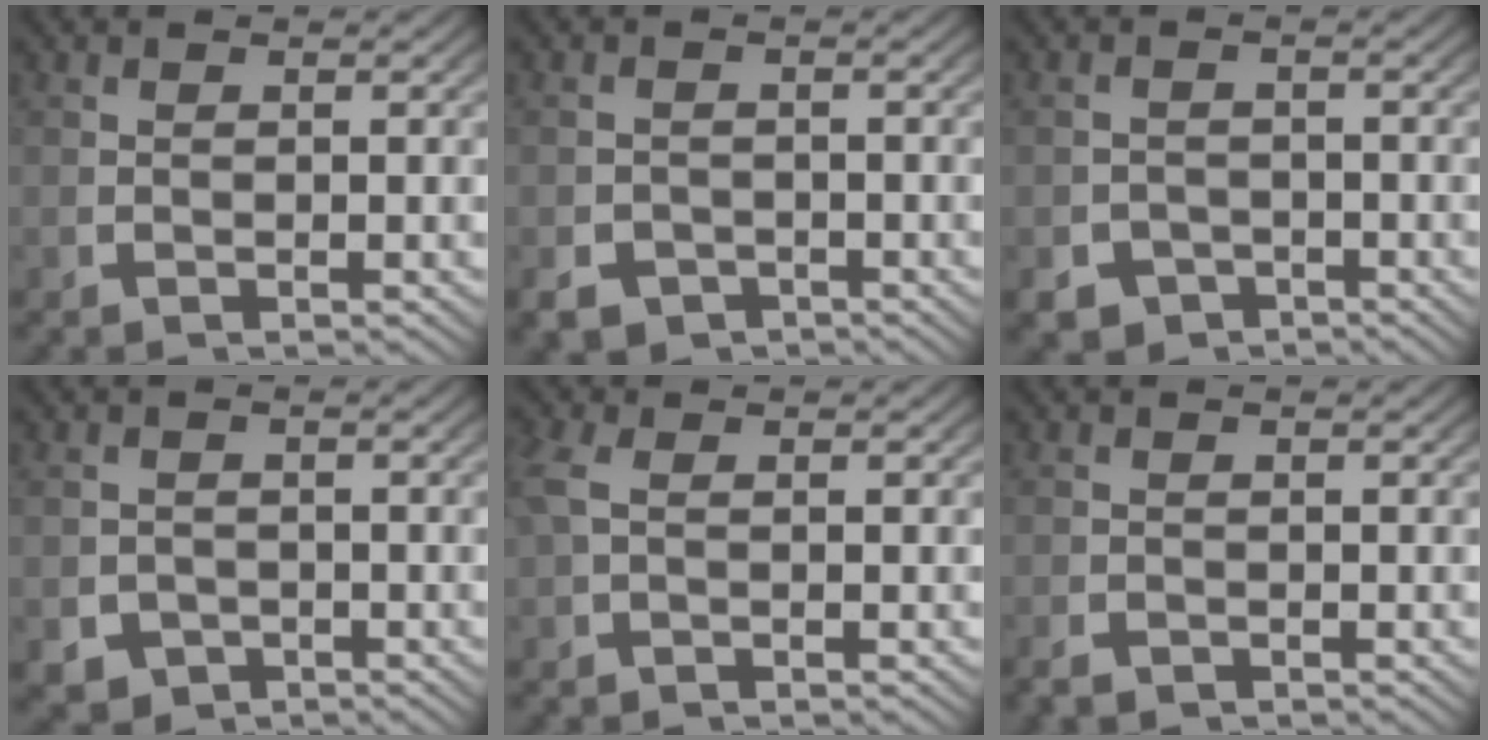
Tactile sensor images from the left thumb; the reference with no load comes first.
{"total": 4.5, "force": [-3.3, 2.8, 1.1], "torque": [-0.019, -0.027, -0.048]}
{"total": 5.1, "force": [-3.8, 3.2, 1.1], "torque": [-0.012, -0.027, -0.059]}
{"total": 4.5, "force": [-2.4, 3.5, 1.4], "torque": [-0.031, -0.032, -0.029]}
{"total": 1.3, "force": [0.2, 0.7, 1.1], "torque": [-0.037, 0.001, 0.009]}
{"total": 0.9, "force": [-0.9, 0.4, 0.1], "torque": [-0.006, -0.011, -0.013]}